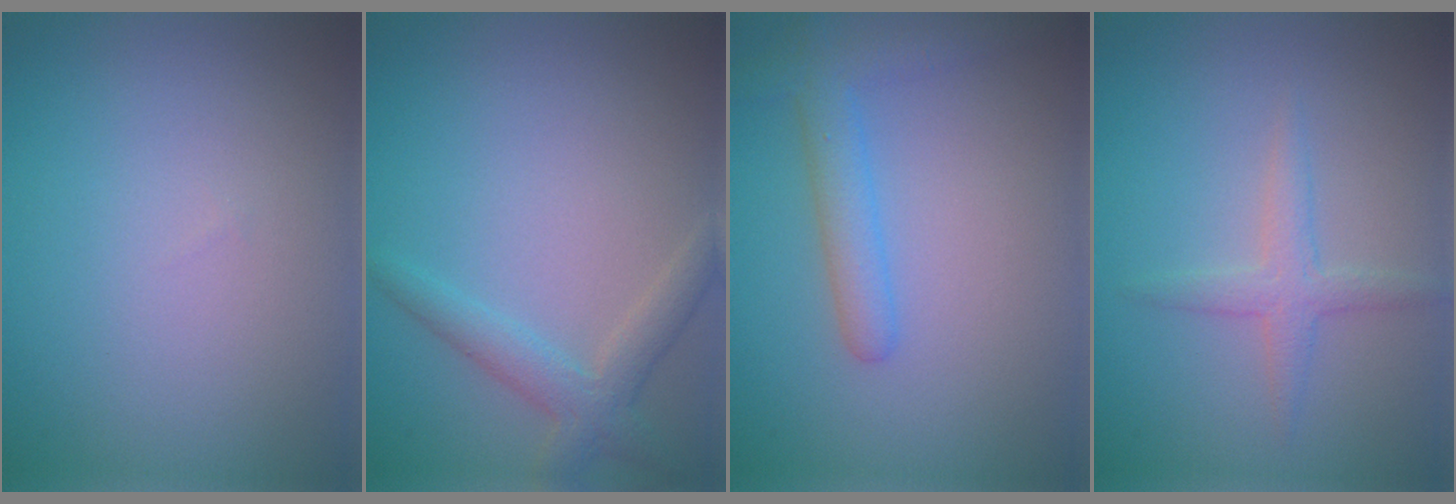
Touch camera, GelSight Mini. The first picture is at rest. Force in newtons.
{"total": 2.7, "press": 2.7, "slide": 0.3}
{"total": 2.9, "press": 2.9, "slide": 0.2}
{"total": 2.0, "press": 2.0, "slide": 0.2}